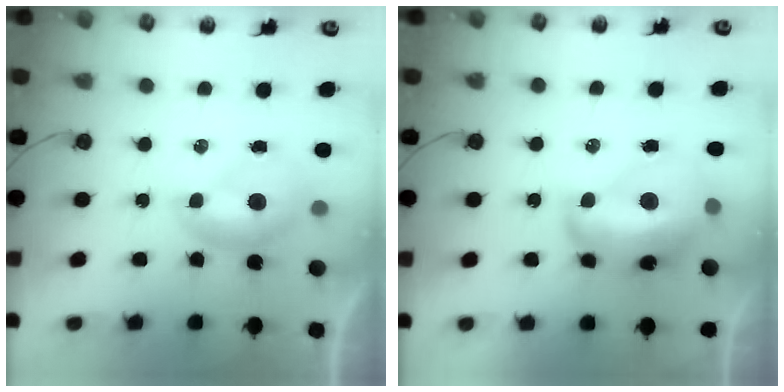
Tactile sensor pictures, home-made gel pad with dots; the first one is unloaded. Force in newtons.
{"total": 9.2, "press": 9.2, "slide": 1.3}